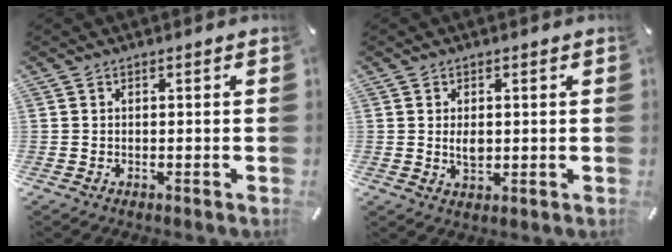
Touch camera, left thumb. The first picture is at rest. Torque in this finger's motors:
{"motor_torque": [0.47, 0.98, 0.01, 0.03, 0.14]}